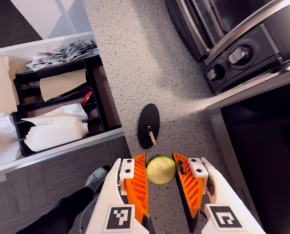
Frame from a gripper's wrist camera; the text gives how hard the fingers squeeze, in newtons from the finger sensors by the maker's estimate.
{"total": 10.5, "left": 10.6, "right": 10.3}